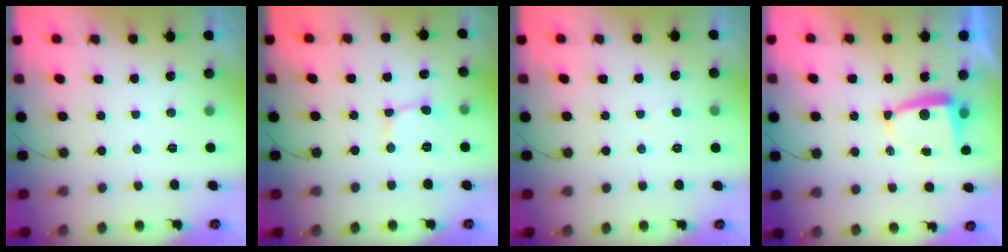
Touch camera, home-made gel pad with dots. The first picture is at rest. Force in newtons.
{"total": 2.3, "press": 2.3, "slide": 0.2}
{"total": 2.0, "press": 2.0, "slide": 0.2}
{"total": 5.3, "press": 5.3, "slide": 0.6}